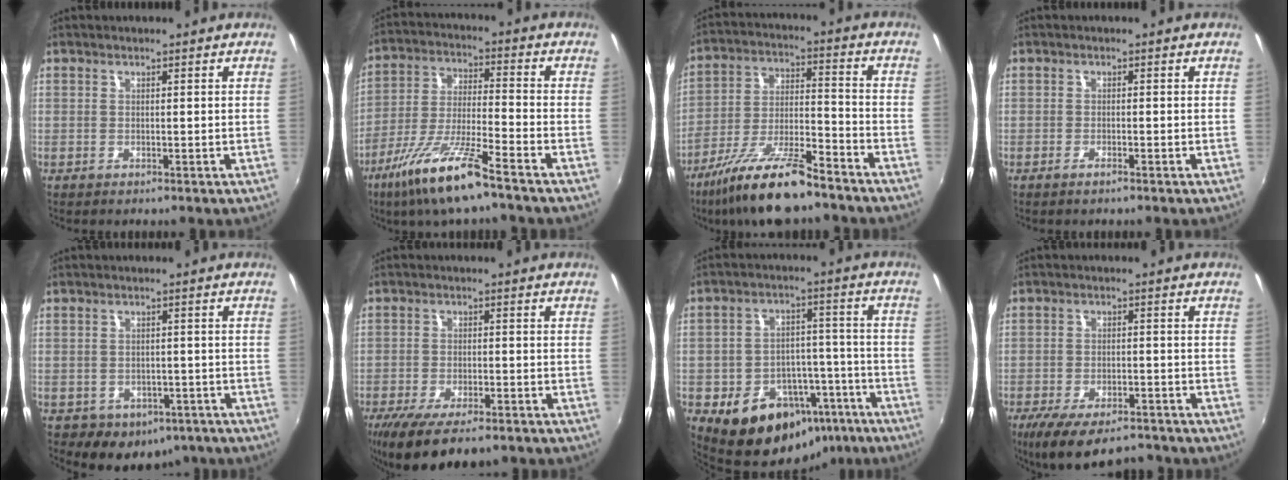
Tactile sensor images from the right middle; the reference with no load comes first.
{"total": 12.9, "force": [-8.5, 1.1, 9.7], "torque": [-0.203, -0.022, -0.160]}
{"total": 15.1, "force": [-11.5, 2.9, 9.4], "torque": [-0.191, -0.019, -0.206]}
{"total": 3.1, "force": [-2.2, 0.6, 2.1], "torque": [-0.051, -0.005, -0.045]}
{"total": 8.8, "force": [-4.6, 6.7, 3.4], "torque": [-0.078, 0.000, -0.038]}
{"total": 13.0, "force": [-9.4, 4.2, 8.0], "torque": [-0.169, -0.044, -0.153]}
{"total": 16.9, "force": [-10.3, 11.2, 7.3], "torque": [-0.142, 0.034, -0.120]}
{"total": 12.1, "force": [-10.3, 1.8, 6.1], "torque": [-0.134, -0.032, -0.176]}